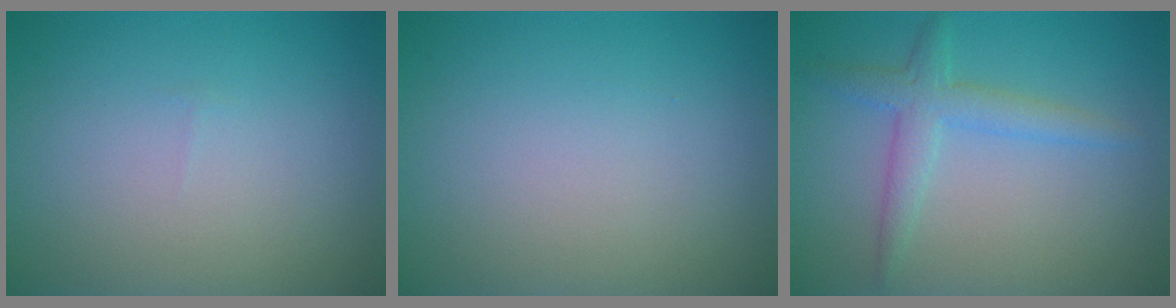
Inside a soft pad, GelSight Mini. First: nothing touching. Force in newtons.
{"total": 0.0}
{"total": 2.9, "press": 2.9, "slide": 0.1}